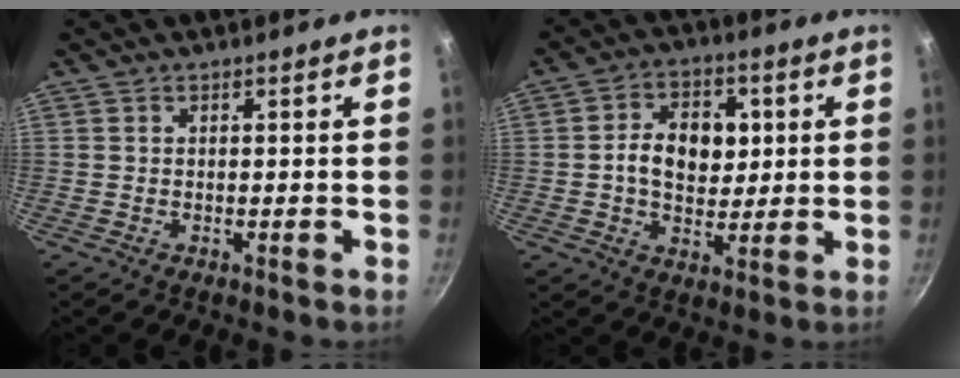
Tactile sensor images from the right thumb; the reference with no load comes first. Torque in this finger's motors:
{"motor_torque": [-0.02, 0.11, 0.42, -0.17, 0.06]}